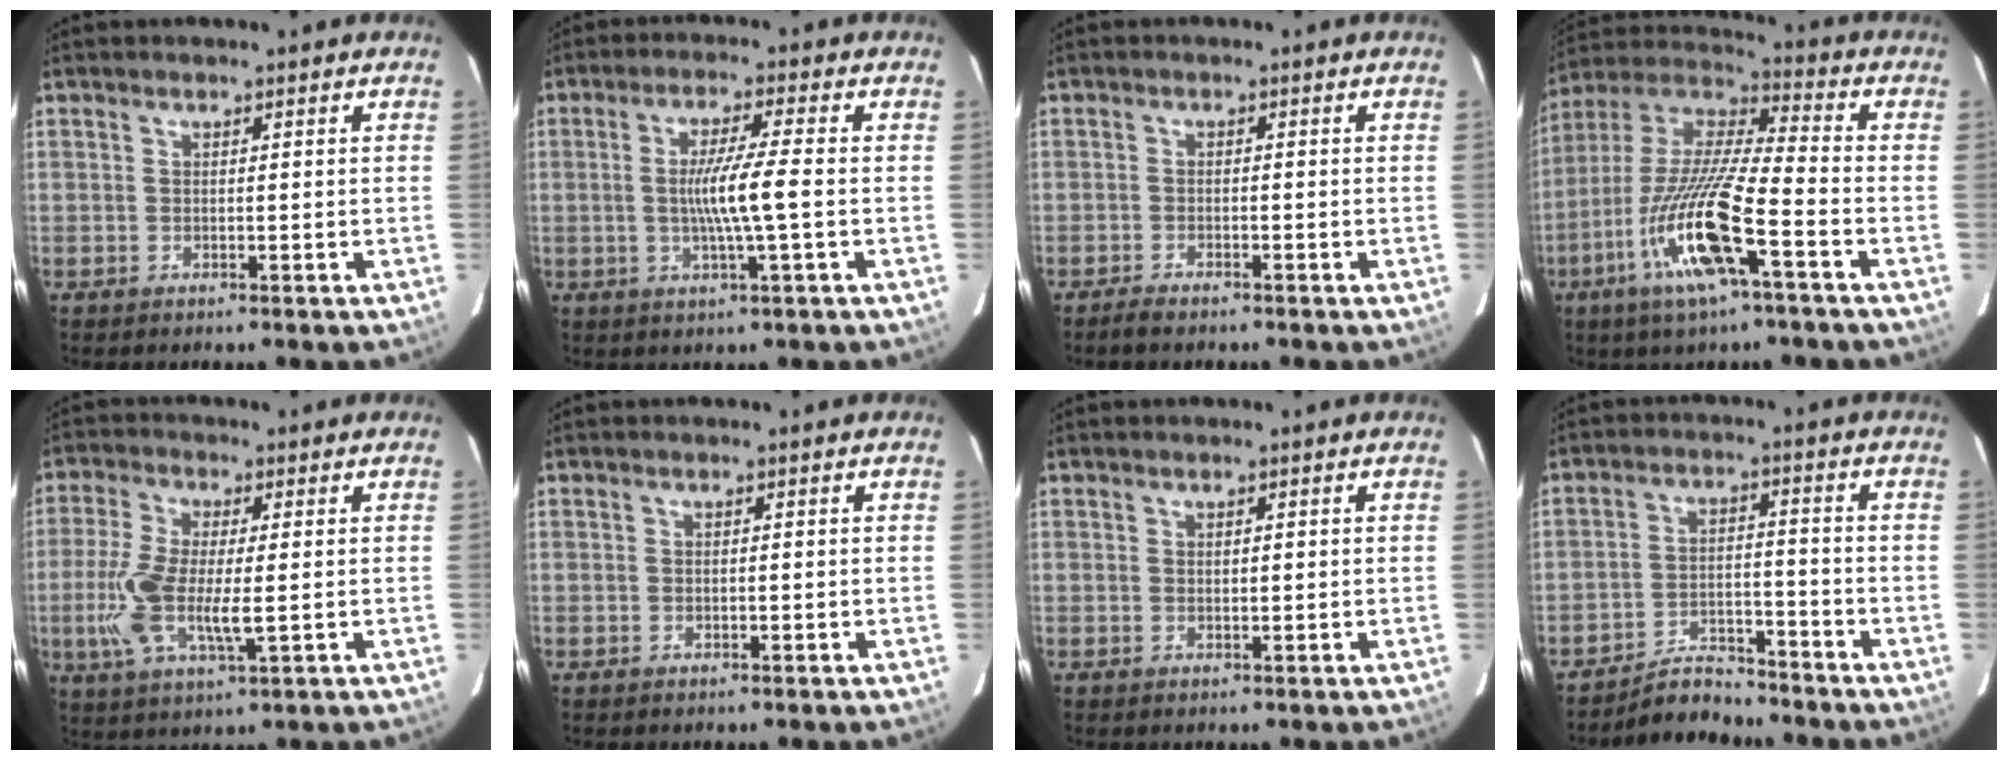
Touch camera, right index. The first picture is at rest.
{"total": 6.7, "force": [-0.6, -0.7, 6.6], "torque": [-0.124, -0.005, -0.011]}
{"total": 2.3, "force": [-2.0, 0.3, 1.1], "torque": [-0.023, -0.006, -0.029]}
{"total": 16.7, "force": [-7.0, 1.8, 15.1], "torque": [-0.313, -0.013, -0.133]}
{"total": 9.9, "force": [-1.3, 2.7, 9.4], "torque": [-0.205, -0.013, -0.022]}
{"total": 0.0}
{"total": 0.7, "force": [0.3, 0.3, 0.6], "torque": [-0.010, 0.000, 0.006]}
{"total": 5.6, "force": [-5.4, 1.3, 0.1], "torque": [-0.005, 0.005, -0.090]}